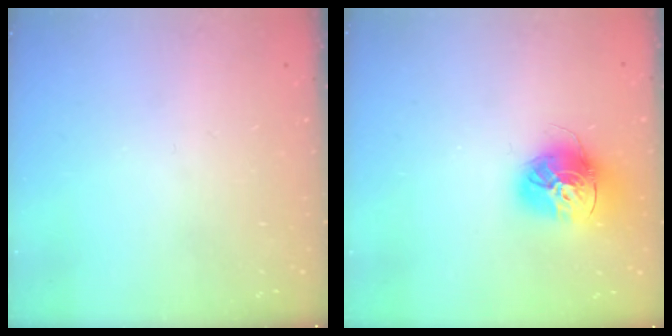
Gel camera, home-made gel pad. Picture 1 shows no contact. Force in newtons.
{"total": 15.9, "press": 15.8, "slide": 1.4}